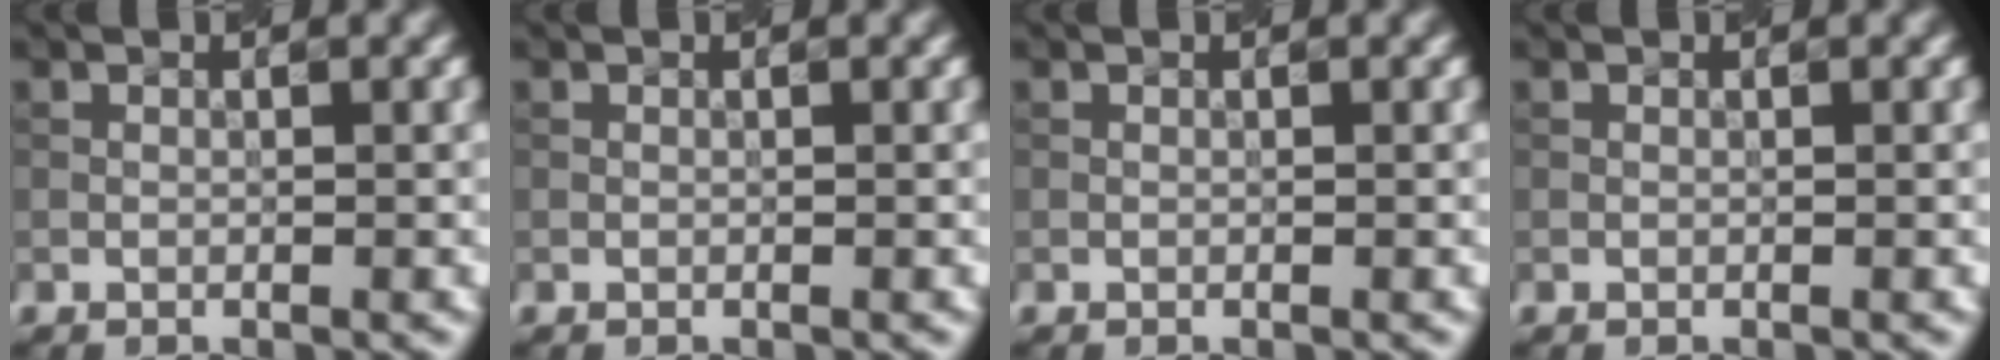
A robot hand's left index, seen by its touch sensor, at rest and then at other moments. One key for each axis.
{"total": 0.0}
{"total": 0.0}
{"total": 0.0}